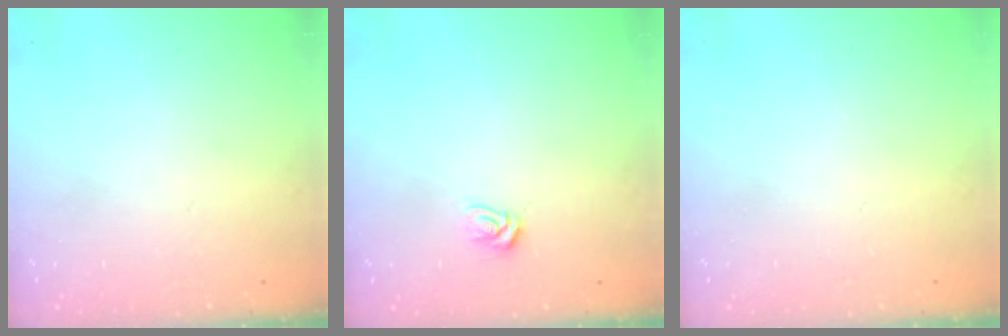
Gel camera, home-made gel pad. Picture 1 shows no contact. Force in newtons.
{"total": 4.8, "press": 4.8, "slide": 0.4}
{"total": 0.0}